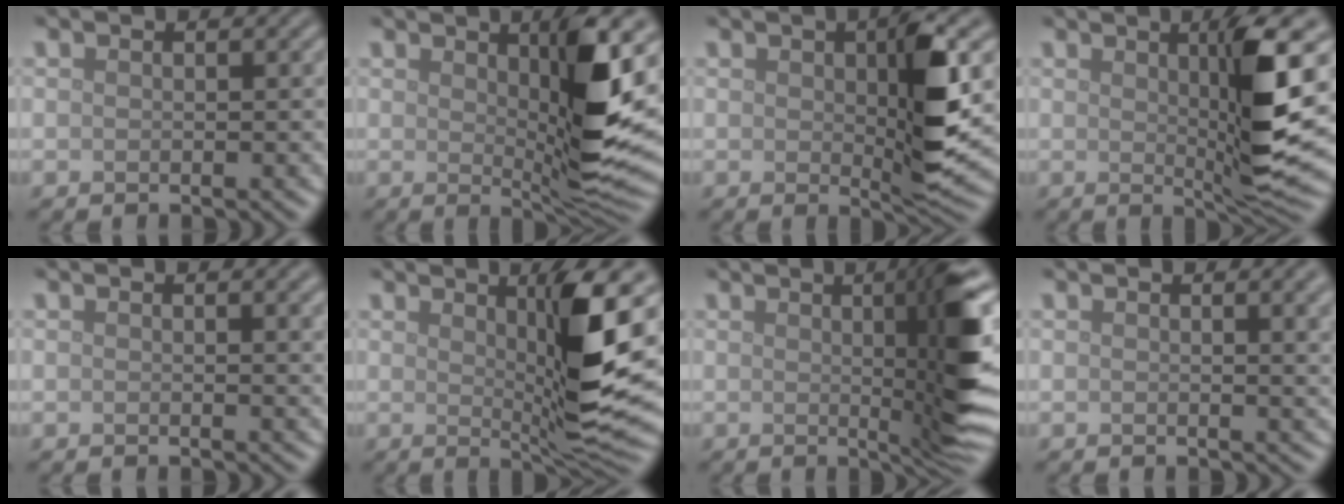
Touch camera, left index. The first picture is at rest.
{"total": 7.7, "force": [1.8, 1.4, 7.4], "torque": [-0.110, -0.017, 0.035]}
{"total": 6.3, "force": [0.8, 1.3, 6.2], "torque": [-0.097, -0.006, 0.017]}
{"total": 7.5, "force": [1.4, 0.9, 7.4], "torque": [-0.114, -0.011, 0.031]}
{"total": 2.4, "force": [0.9, 0.7, 2.1], "torque": [-0.014, 0.005, 0.009]}
{"total": 8.4, "force": [1.8, 1.3, 8.2], "torque": [-0.123, -0.016, 0.039]}
{"total": 9.3, "force": [1.1, 1.6, 9.1], "torque": [-0.110, 0.006, 0.021]}
{"total": 5.5, "force": [1.6, 2.1, 4.8], "torque": [-0.033, 0.010, 0.019]}